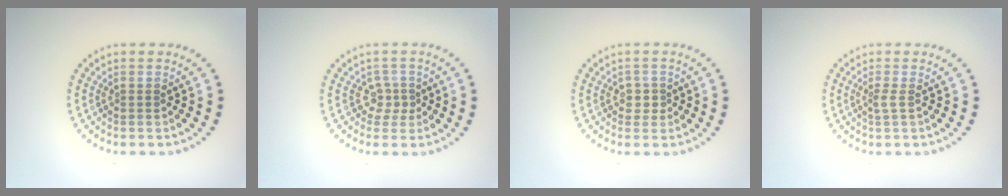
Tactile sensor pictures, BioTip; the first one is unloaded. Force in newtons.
{"total": 1.7, "press": 1.2, "slide": 1.3}
{"total": 1.4, "press": 1.2, "slide": 0.6}
{"total": 0.9, "press": 0.5, "slide": 0.8}